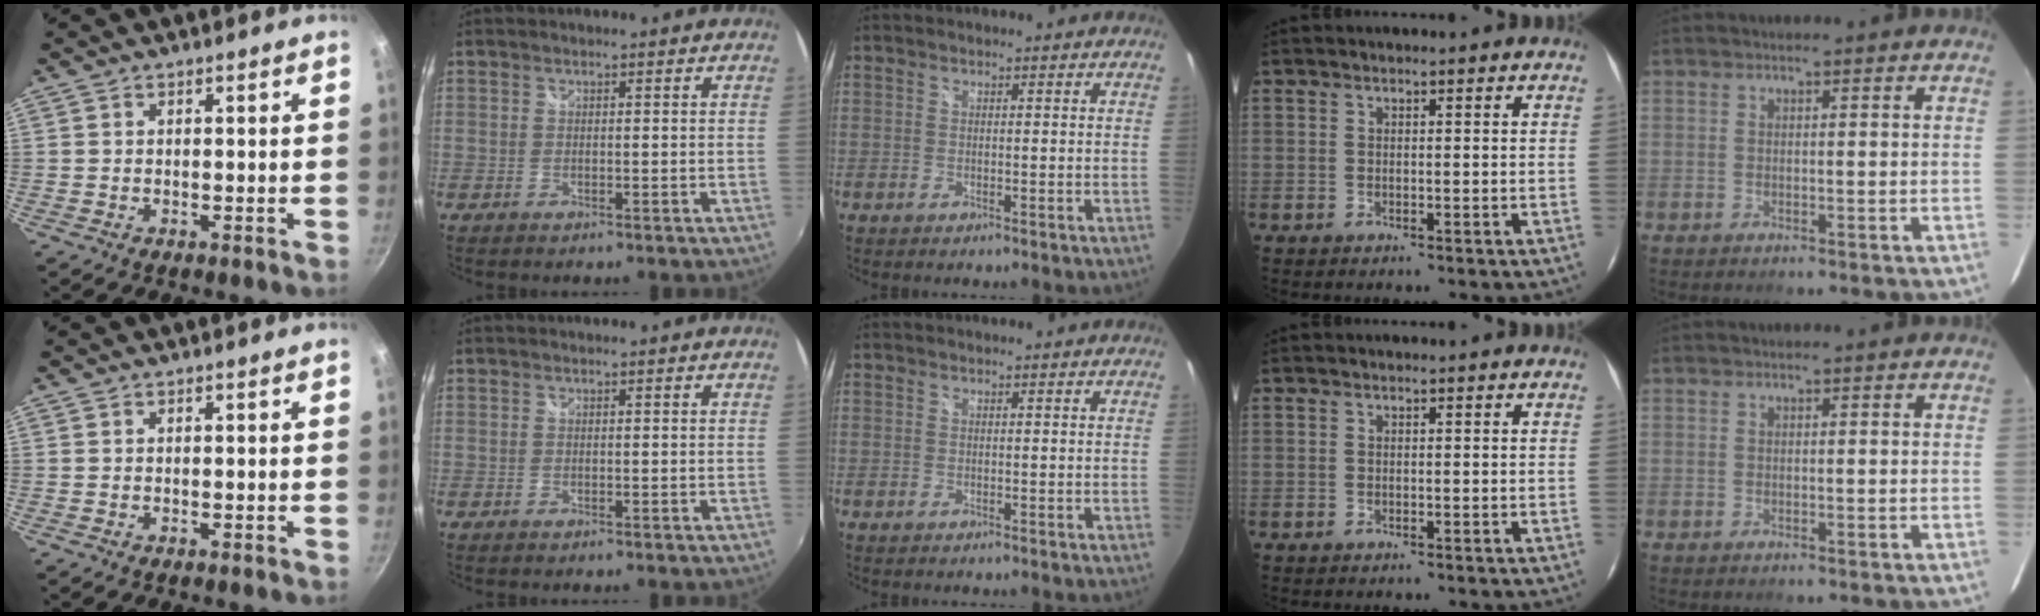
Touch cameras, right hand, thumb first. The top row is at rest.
{}